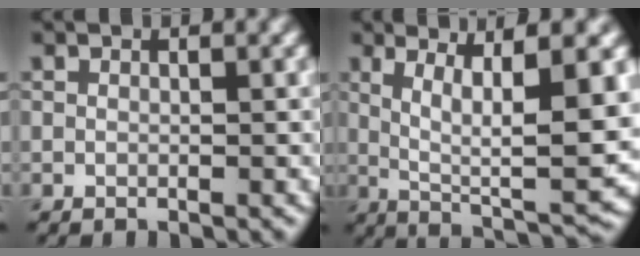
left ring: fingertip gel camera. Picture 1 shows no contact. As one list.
[{"total": 10.1, "force": [1.5, 2.5, 9.7], "torque": [-0.150, -0.003, 0.029]}]